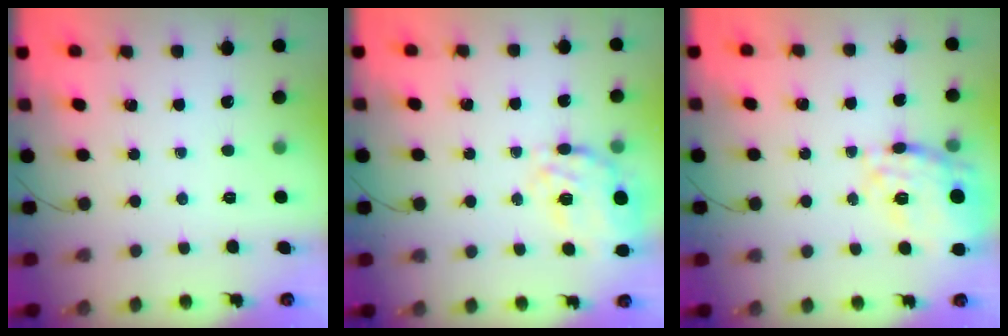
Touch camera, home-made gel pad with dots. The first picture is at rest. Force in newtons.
{"total": 14.6, "press": 14.1, "slide": 3.9}
{"total": 23.1, "press": 23.0, "slide": 2.1}